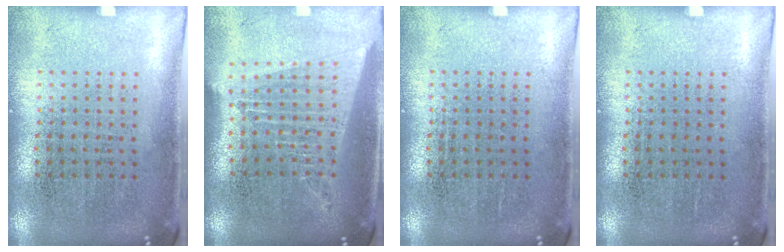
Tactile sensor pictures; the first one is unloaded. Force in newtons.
{"total": 1.8, "press": 1.5, "slide": 0.9}
{"total": 0.0}
{"total": 0.0}